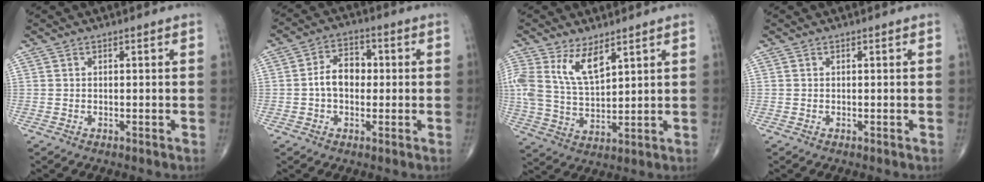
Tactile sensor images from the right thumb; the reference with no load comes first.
{"total": 6.8, "force": [-0.2, 4.7, 4.8], "torque": [-0.067, 0.021, -0.013]}
{"total": 9.5, "force": [5.3, 4.0, 6.9], "torque": [-0.136, -0.024, 0.113]}
{"total": 0.0}